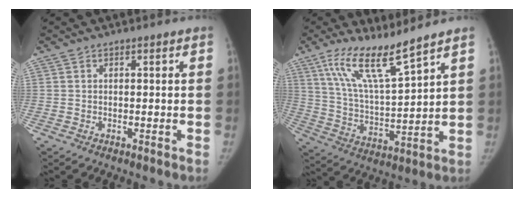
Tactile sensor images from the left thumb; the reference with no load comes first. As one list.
[{"total": 12.7, "force": [9.1, 1.5, 8.6], "torque": [-0.155, -0.058, 0.185]}]